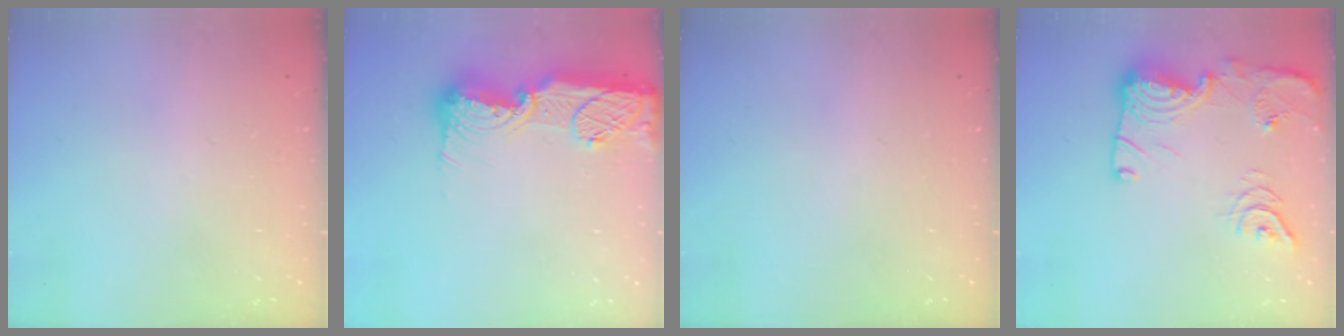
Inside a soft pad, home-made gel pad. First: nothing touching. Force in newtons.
{"total": 17.3, "press": 17.2, "slide": 1.5}
{"total": 0.0}
{"total": 18.6, "press": 18.6, "slide": 1.1}